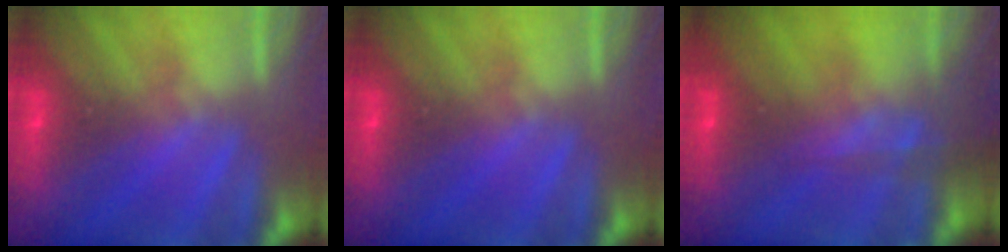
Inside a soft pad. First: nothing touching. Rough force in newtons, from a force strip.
{"total": 0.0}
{"total": 7.9}